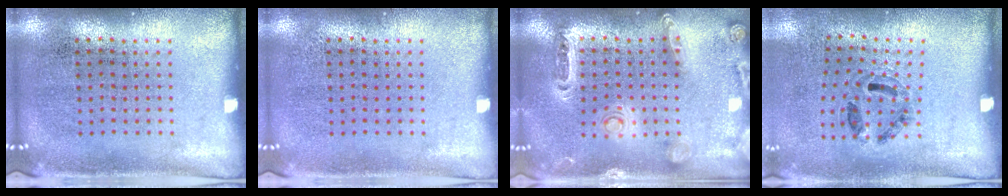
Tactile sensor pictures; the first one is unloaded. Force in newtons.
{"total": 0.0}
{"total": 1.4, "press": 1.3, "slide": 0.3}
{"total": 1.2, "press": 0.8, "slide": 0.8}